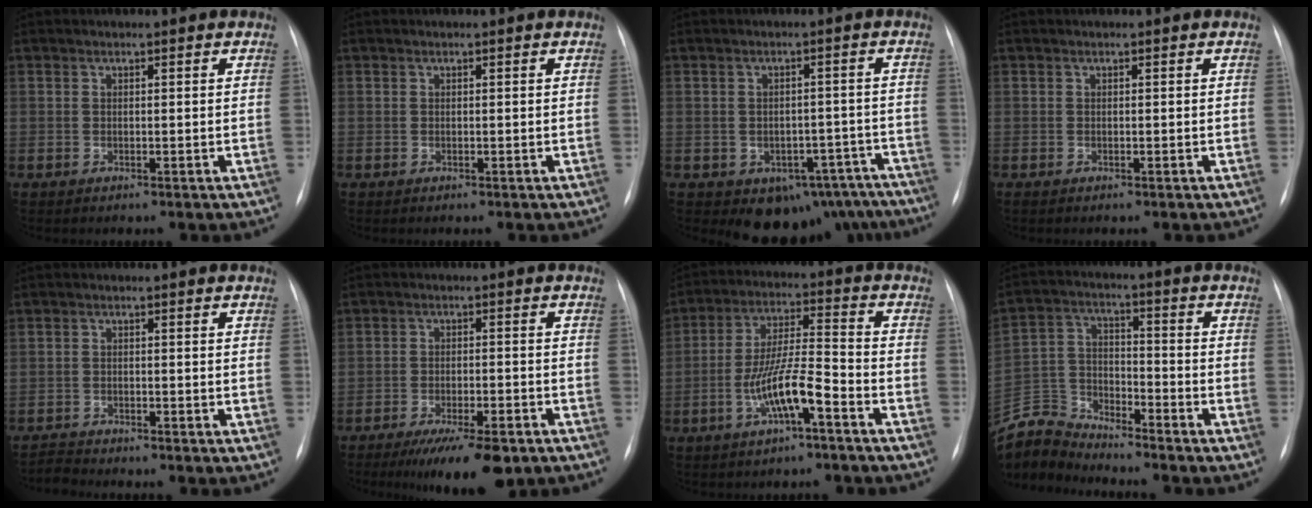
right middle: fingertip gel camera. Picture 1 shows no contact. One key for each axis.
{"total": 0.0}
{"total": 10.7, "fx": -7.8, "fy": 6.7, "fz": 3.1, "tx": -0.010, "ty": 0.028, "tz": -0.092}
{"total": 0.0}
{"total": 1.8, "fx": -1.6, "fy": -0.4, "fz": -0.7, "tx": 0.013, "ty": -0.013, "tz": -0.031}
{"total": 9.8, "fx": -6.8, "fy": 2.6, "fz": 6.6, "tx": -0.098, "ty": -0.012, "tz": -0.103}
{"total": 9.1, "fx": -4.1, "fy": 1.4, "fz": 8.0, "tx": -0.163, "ty": 0.009, "tz": -0.075}
{"total": 8.4, "fx": -8.3, "fy": 0.6, "fz": -0.9, "tx": 0.010, "ty": 0.018, "tz": -0.166}